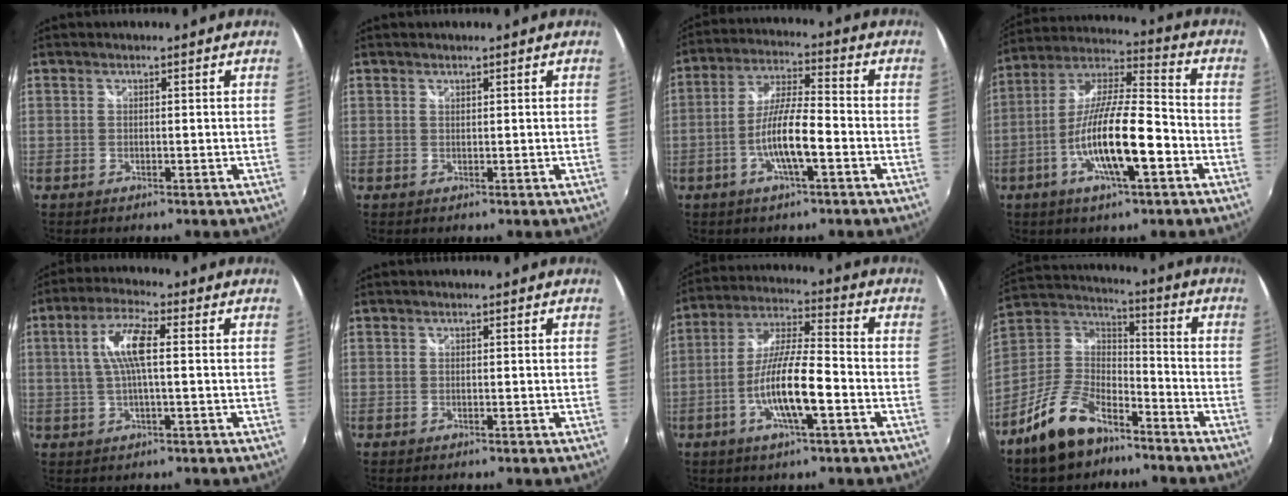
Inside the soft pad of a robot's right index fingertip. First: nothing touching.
{"total": 0.0}
{"total": 9.6, "force": [-3.6, 1.5, 8.8], "torque": [-0.175, 0.001, -0.066]}
{"total": 16.1, "force": [-5.7, 3.3, 14.7], "torque": [-0.283, -0.007, -0.109]}
{"total": 7.6, "force": [0.8, 1.5, 7.4], "torque": [-0.145, 0.008, 0.017]}
{"total": 0.0}
{"total": 12.6, "force": [-4.5, 2.2, 11.5], "torque": [-0.230, -0.003, -0.085]}
{"total": 15.6, "force": [-10.3, 7.7, 8.9], "torque": [-0.197, 0.010, -0.185]}